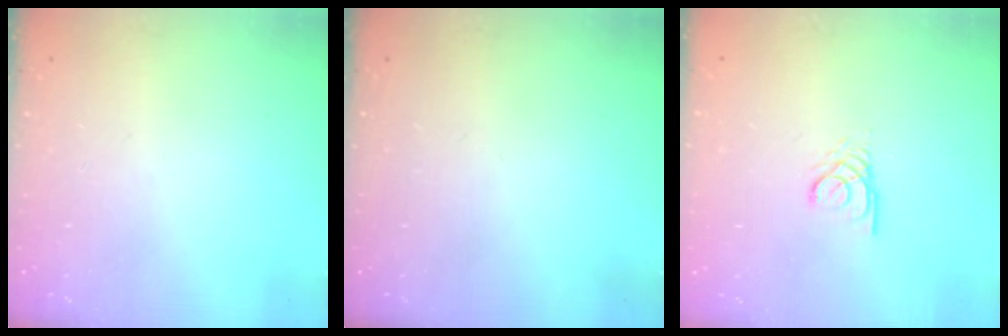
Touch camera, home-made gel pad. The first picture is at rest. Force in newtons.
{"total": 0.0}
{"total": 2.7, "press": 2.7, "slide": 0.1}